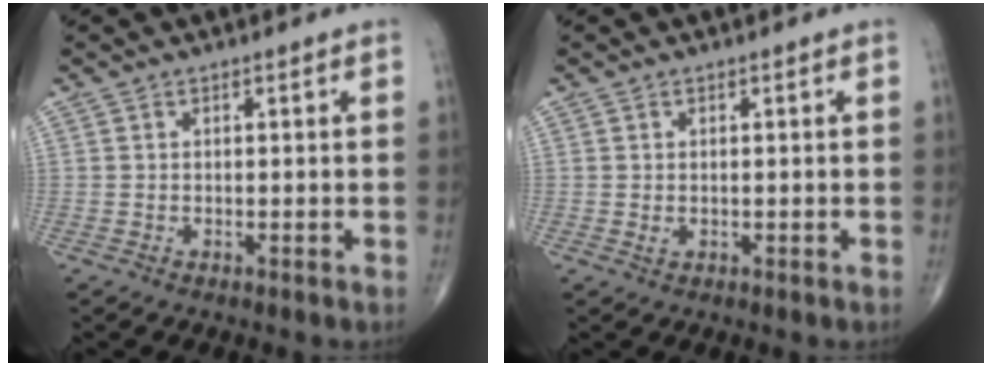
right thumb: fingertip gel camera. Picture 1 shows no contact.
{"total": 0.9, "force": [0.0, 0.6, 0.7], "torque": [-0.014, -0.001, 0.002]}